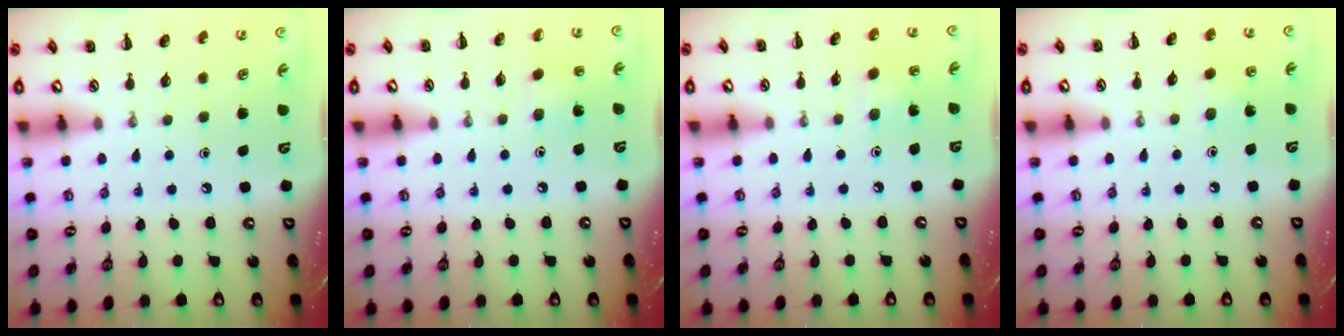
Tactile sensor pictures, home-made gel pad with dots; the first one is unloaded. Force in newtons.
{"total": 4.9, "press": 4.7, "slide": 1.4}
{"total": 3.0, "press": 2.8, "slide": 0.9}
{"total": 5.9, "press": 5.6, "slide": 1.8}